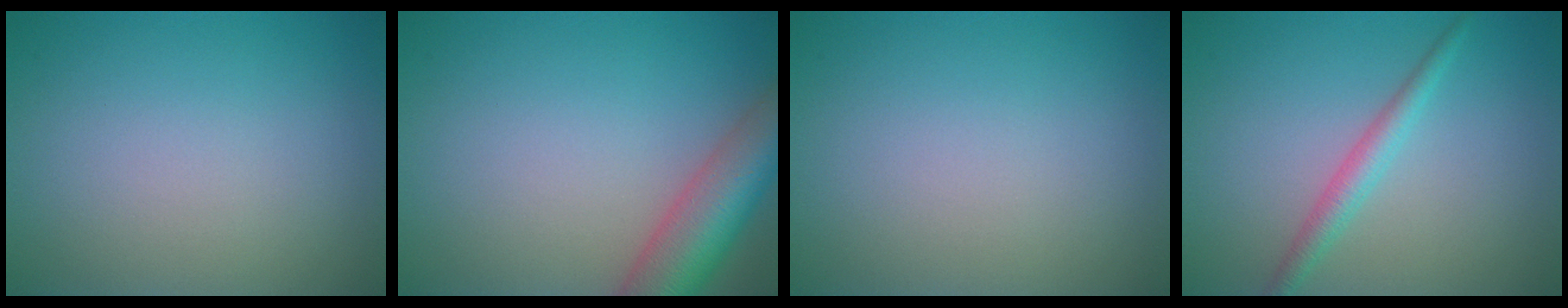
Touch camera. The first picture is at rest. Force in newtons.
{"total": 7.1, "press": 7.1, "slide": 0.4}
{"total": 0.0}
{"total": 2.2, "press": 2.2, "slide": 0.0}